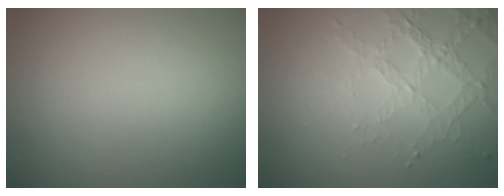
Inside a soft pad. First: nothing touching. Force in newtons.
{"total": 3.1, "press": 3.1, "slide": 0.6}